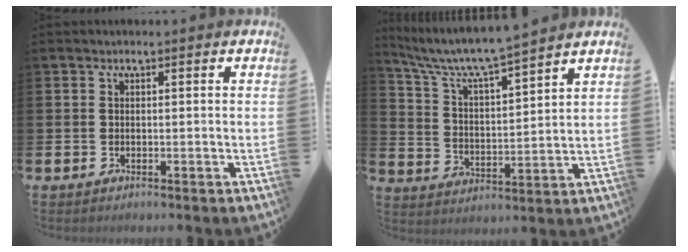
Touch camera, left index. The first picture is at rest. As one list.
[{"total": 7.2, "force": [6.7, 0.2, 2.5], "torque": [-0.080, -0.048, 0.111]}]